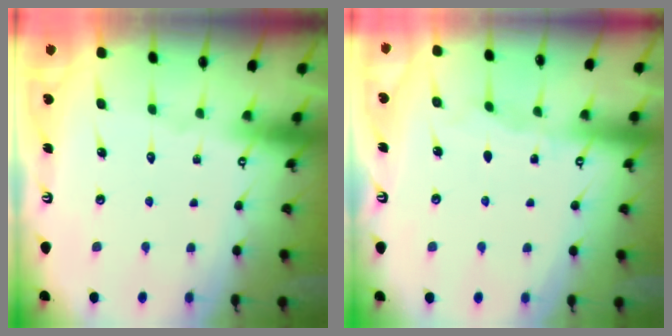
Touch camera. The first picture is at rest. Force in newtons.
{"total": 2.5, "press": 2.5, "slide": 0.3}